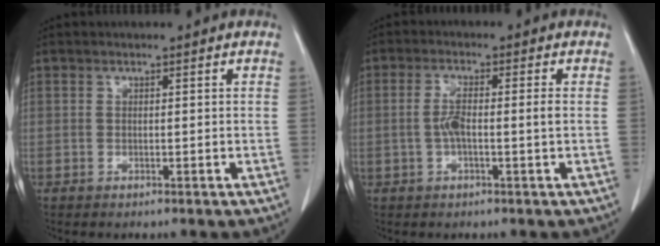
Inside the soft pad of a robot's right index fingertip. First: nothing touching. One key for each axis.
{"total": 4.2, "fx": -0.4, "fy": 0.3, "fz": 4.1, "tx": -0.086, "ty": 0.004, "tz": -0.008}